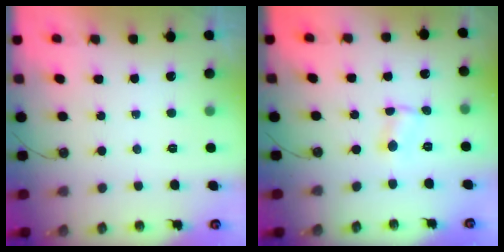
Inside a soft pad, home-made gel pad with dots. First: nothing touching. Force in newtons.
{"total": 1.3, "press": 1.3, "slide": 0.2}